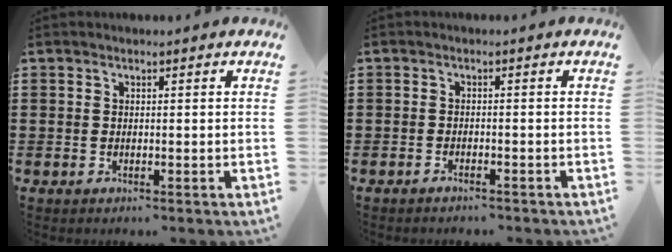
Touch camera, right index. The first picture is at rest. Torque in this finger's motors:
{"motor_torque": [0.40, 0.69, -0.20, -0.06]}